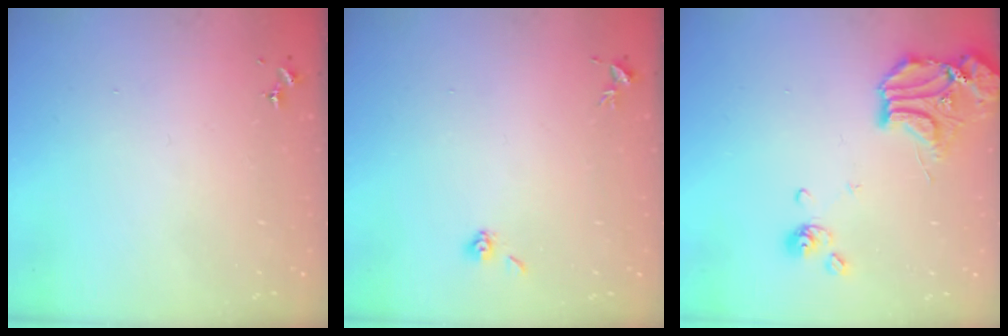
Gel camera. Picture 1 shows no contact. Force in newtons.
{"total": 3.7, "press": 3.5, "slide": 1.4}
{"total": 14.9, "press": 14.7, "slide": 2.2}